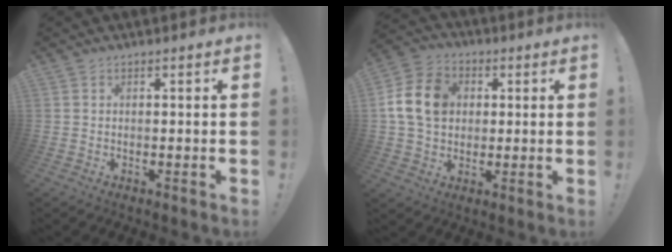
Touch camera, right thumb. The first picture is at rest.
{"total": 14.3, "force": [2.5, 11.3, 8.4], "torque": [-0.146, 0.003, 0.050]}